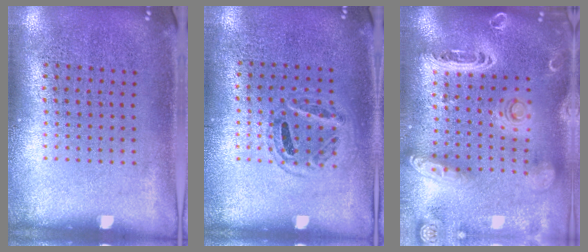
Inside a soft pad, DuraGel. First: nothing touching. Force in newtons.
{"total": 0.9, "press": 0.8, "slide": 0.4}
{"total": 3.3, "press": 2.7, "slide": 1.9}